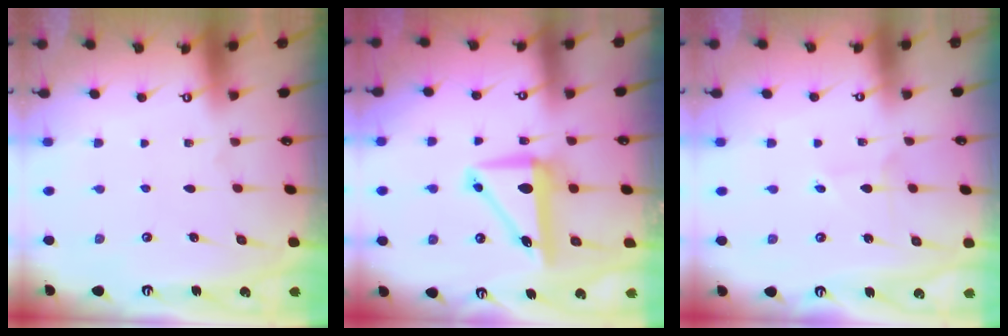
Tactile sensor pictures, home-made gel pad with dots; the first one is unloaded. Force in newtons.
{"total": 8.4, "press": 8.2, "slide": 1.7}
{"total": 3.1, "press": 3.1, "slide": 0.3}